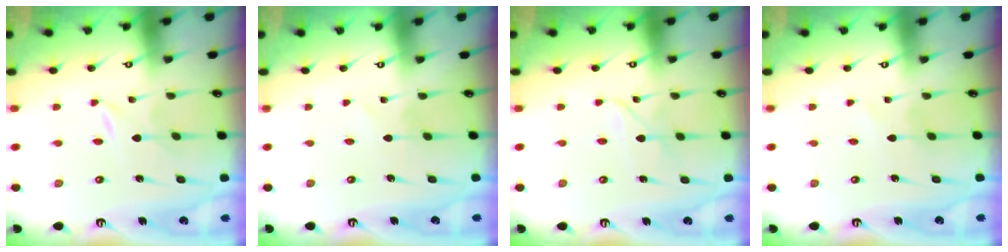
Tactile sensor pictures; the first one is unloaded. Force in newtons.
{"total": 1.4, "press": 1.4, "slide": 0.2}
{"total": 2.5, "press": 2.5, "slide": 0.1}
{"total": 2.4, "press": 2.3, "slide": 0.3}